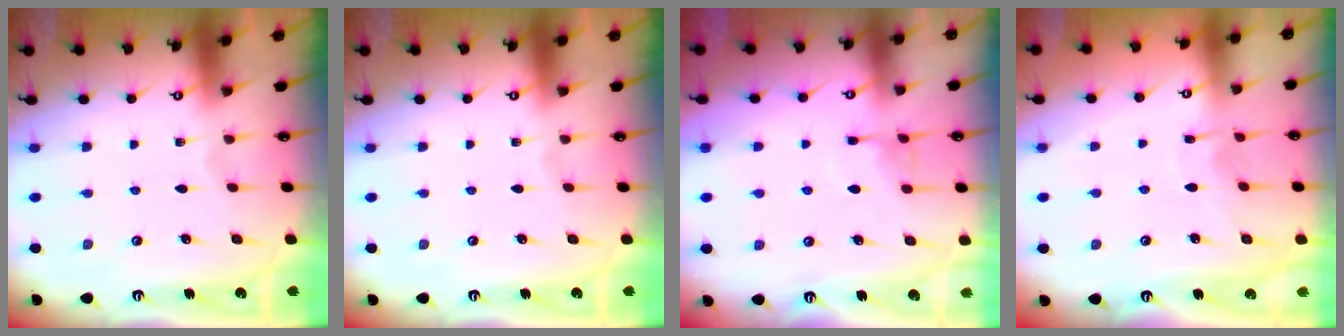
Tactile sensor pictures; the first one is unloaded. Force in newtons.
{"total": 0.0}
{"total": 6.6, "press": 6.6, "slide": 0.8}
{"total": 3.9, "press": 3.9, "slide": 0.1}